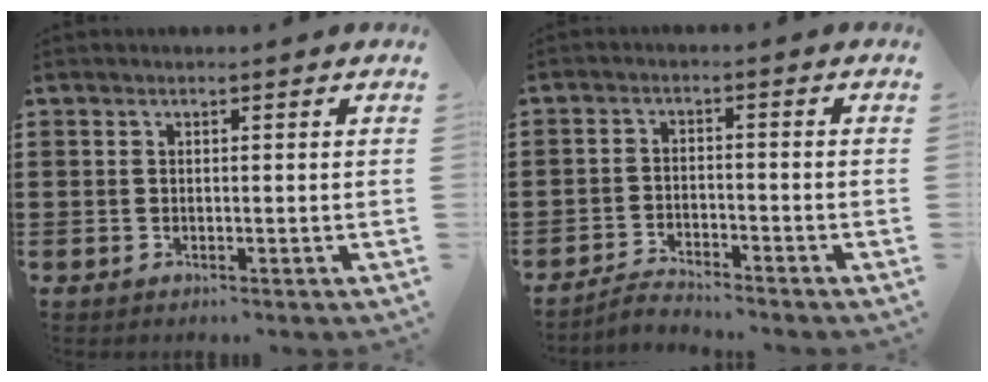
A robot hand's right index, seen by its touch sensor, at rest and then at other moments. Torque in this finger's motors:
{"motor_torque": [1.18, 0.96, -0.03, -0.01]}